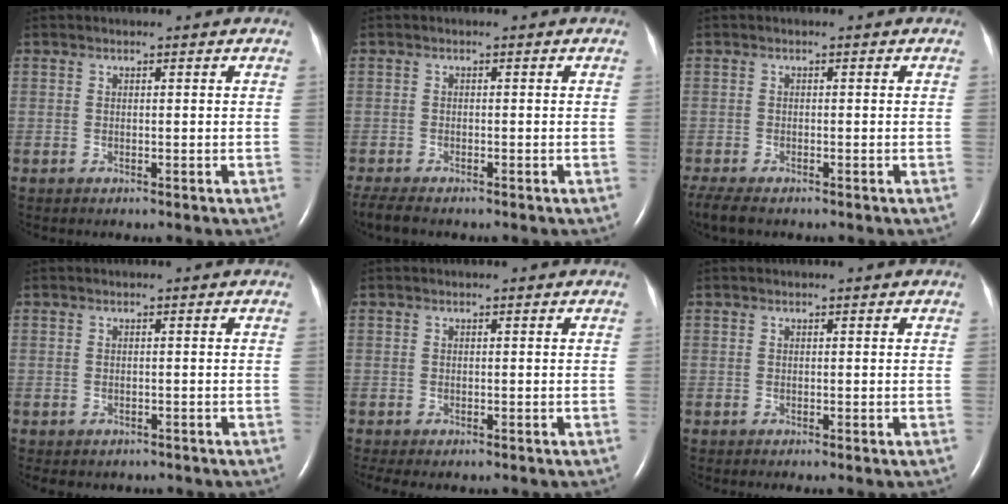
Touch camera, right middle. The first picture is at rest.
{"total": 4.1, "force": [-3.4, 0.9, 2.1], "torque": [-0.047, -0.014, -0.055]}
{"total": 4.0, "force": [-3.2, 1.8, 1.5], "torque": [-0.028, -0.007, -0.049]}
{"total": 3.9, "force": [-3.2, 2.0, 0.9], "torque": [-0.012, 0.002, -0.036]}
{"total": 2.5, "force": [-1.9, 0.9, 1.4], "torque": [-0.022, -0.008, -0.026]}
{"total": 0.0}